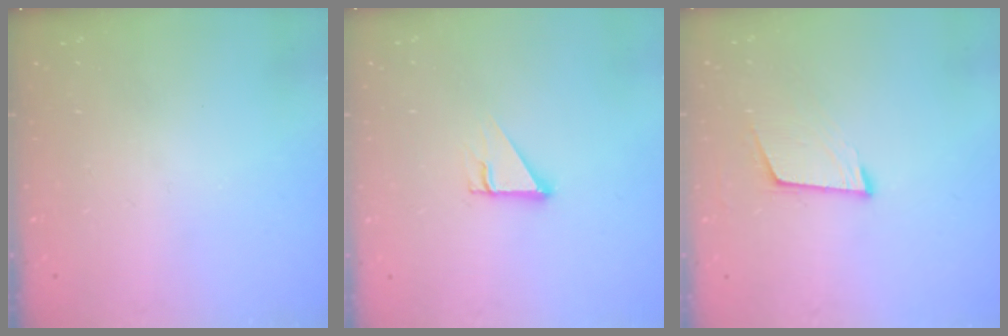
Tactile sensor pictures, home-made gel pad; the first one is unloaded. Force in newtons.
{"total": 2.7, "press": 2.7, "slide": 0.0}
{"total": 6.7, "press": 6.4, "slide": 2.0}